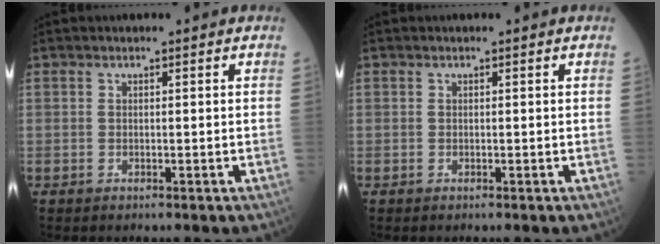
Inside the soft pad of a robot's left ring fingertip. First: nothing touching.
{"total": 0.0}